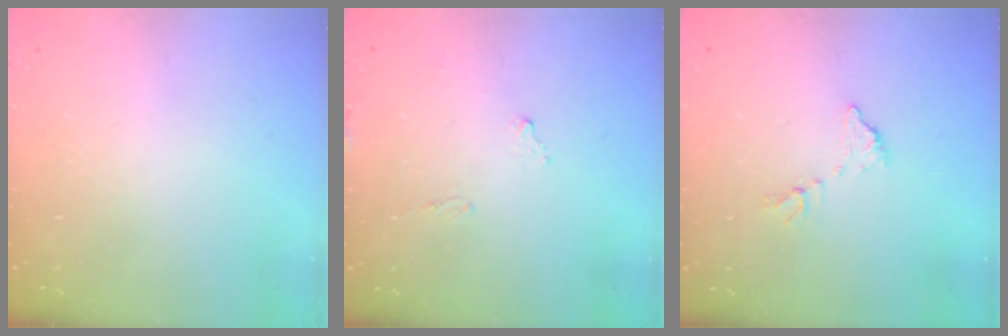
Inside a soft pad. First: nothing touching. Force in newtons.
{"total": 8.6, "press": 8.6, "slide": 0.5}
{"total": 7.4, "press": 7.4, "slide": 0.4}